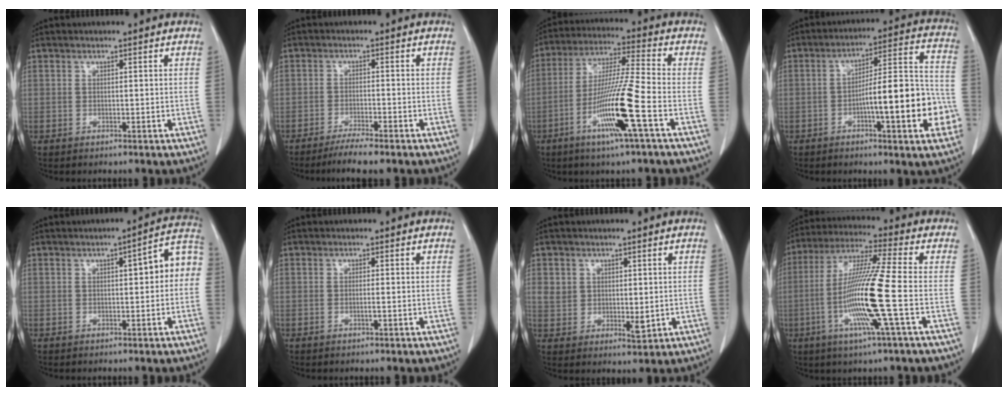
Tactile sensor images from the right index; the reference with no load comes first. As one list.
[{"total": 5.0, "force": [-4.1, 0.0, 3.0], "torque": [-0.051, -0.011, -0.069]}, {"total": 13.4, "force": [-5.2, -1.0, 12.4], "torque": [-0.243, -0.015, -0.102]}, {"total": 16.4, "force": [-4.7, 2.7, 15.5], "torque": [-0.208, 0.025, -0.064]}, {"total": 6.7, "force": [0.4, 1.6, 6.4], "torque": [-0.075, 0.031, -0.002]}, {"total": 0.8, "force": [-0.2, -0.1, 0.7], "torque": [-0.015, -0.001, -0.004]}, {"total": 4.8, "force": [1.1, 3.7, 2.9], "torque": [-0.042, -0.008, 0.028]}, {"total": 14.6, "force": [-3.3, -1.3, 14.1], "torque": [-0.285, -0.013, -0.076]}]